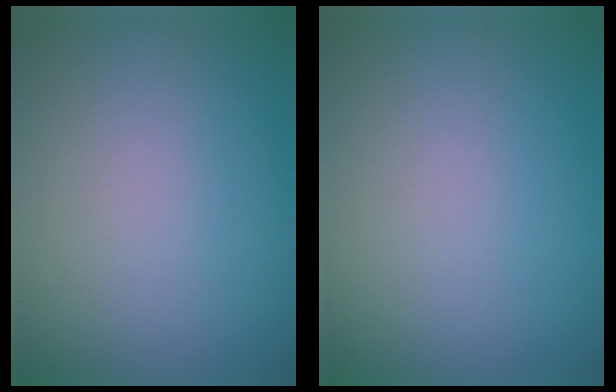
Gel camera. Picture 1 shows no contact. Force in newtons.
{"total": 0.0}